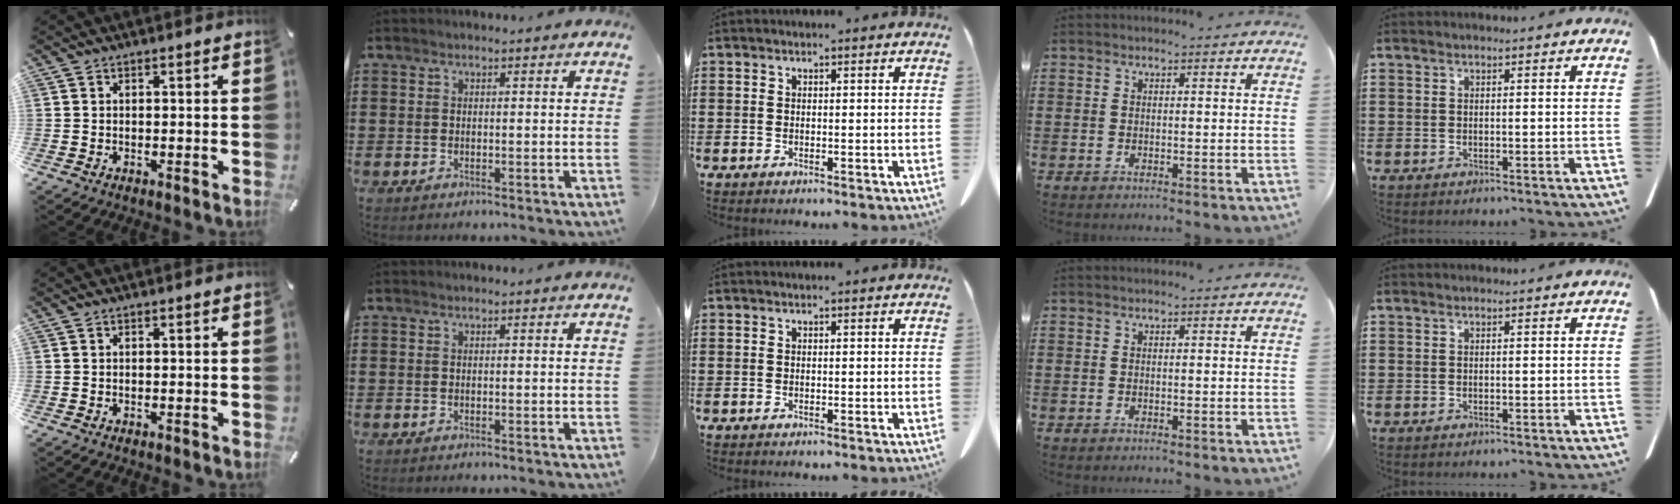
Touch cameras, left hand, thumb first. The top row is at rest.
{}